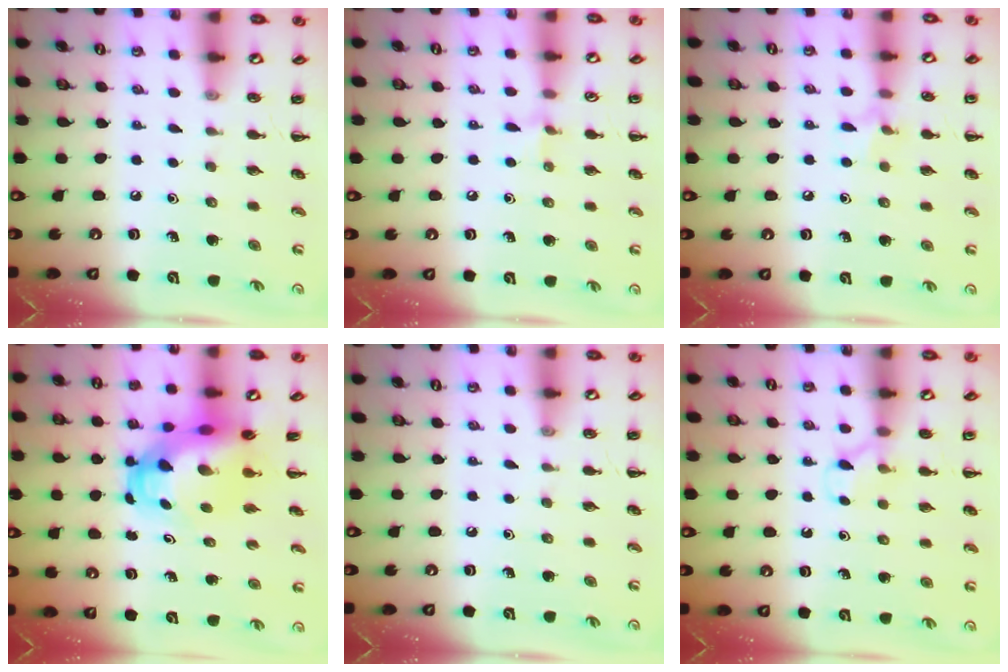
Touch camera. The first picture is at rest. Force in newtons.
{"total": 5.3, "press": 4.9, "slide": 1.8}
{"total": 6.3, "press": 6.0, "slide": 2.1}
{"total": 5.8, "press": 5.6, "slide": 1.6}
{"total": 0.0}
{"total": 3.3, "press": 3.2, "slide": 1.0}